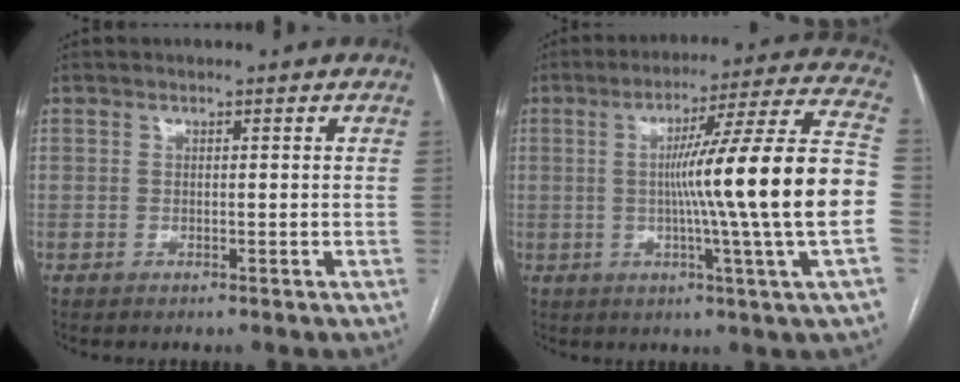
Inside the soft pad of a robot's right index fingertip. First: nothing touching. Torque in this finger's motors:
{"motor_torque": [2.14, 0.00, 1.05, 0.21]}